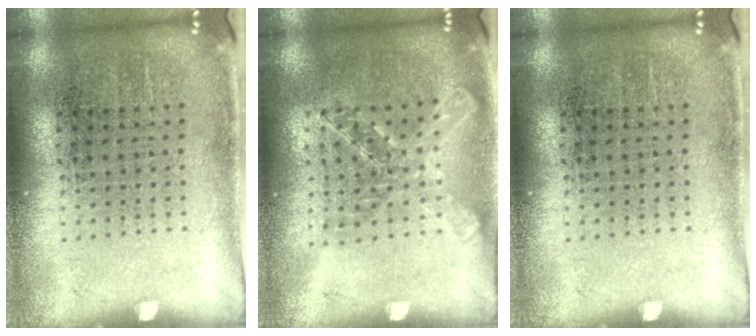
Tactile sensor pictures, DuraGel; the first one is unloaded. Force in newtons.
{"total": 1.5, "press": 1.3, "slide": 0.6}
{"total": 0.0}